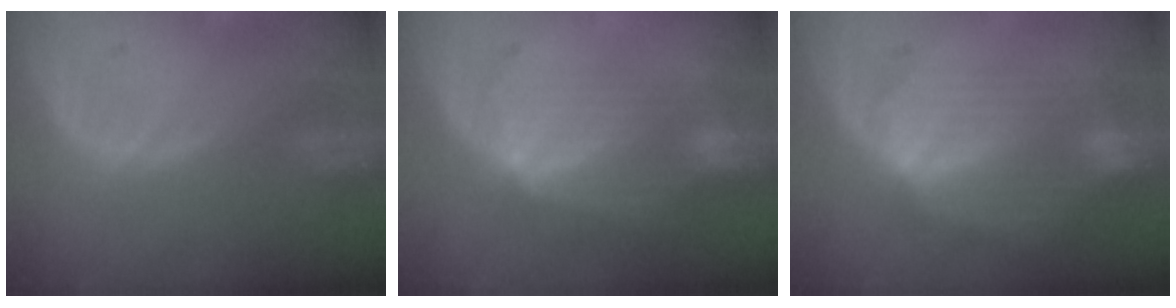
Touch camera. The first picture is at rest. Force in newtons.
{"total": 7.3, "press": 6.9, "slide": 2.6}
{"total": 7.3, "press": 7.0, "slide": 1.8}